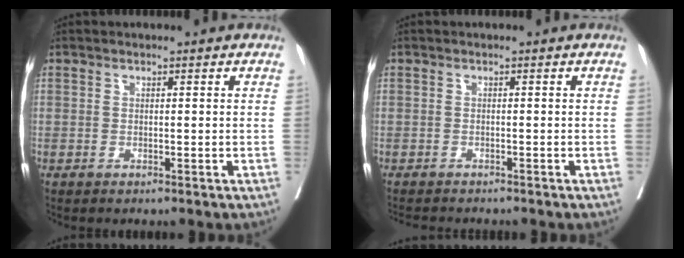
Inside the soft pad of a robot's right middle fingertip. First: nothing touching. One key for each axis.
{"total": 4.7, "fx": -4.4, "fy": 0.8, "fz": 1.6, "tx": -0.020, "ty": -0.009, "tz": -0.065}